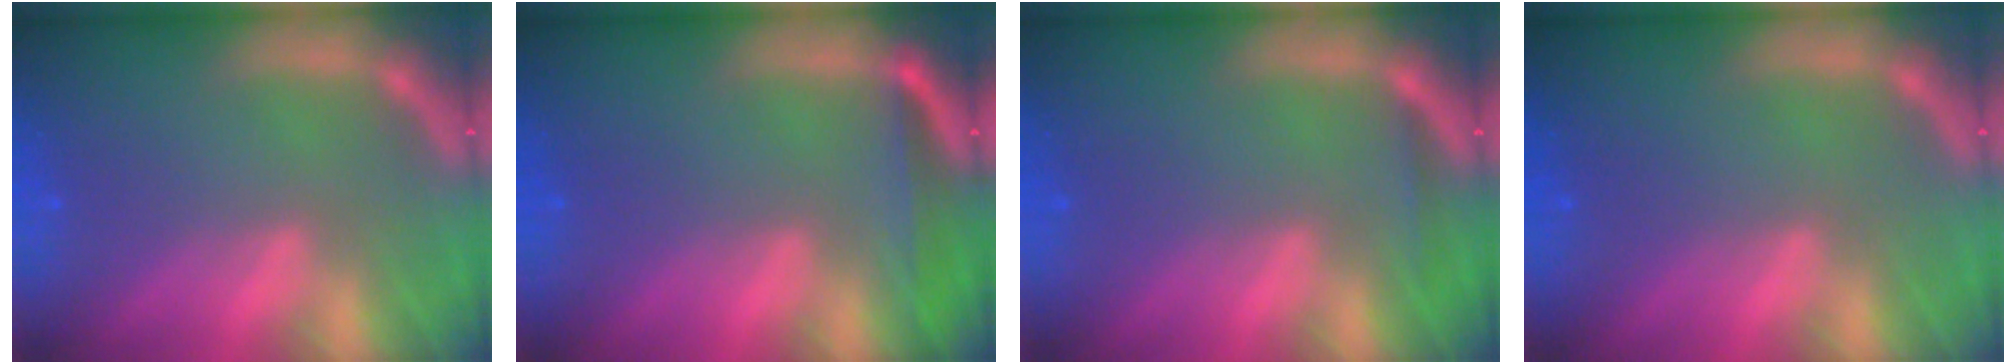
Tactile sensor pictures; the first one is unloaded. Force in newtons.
{"total": 3.0}
{"total": 0.9}
{"total": 0.0}